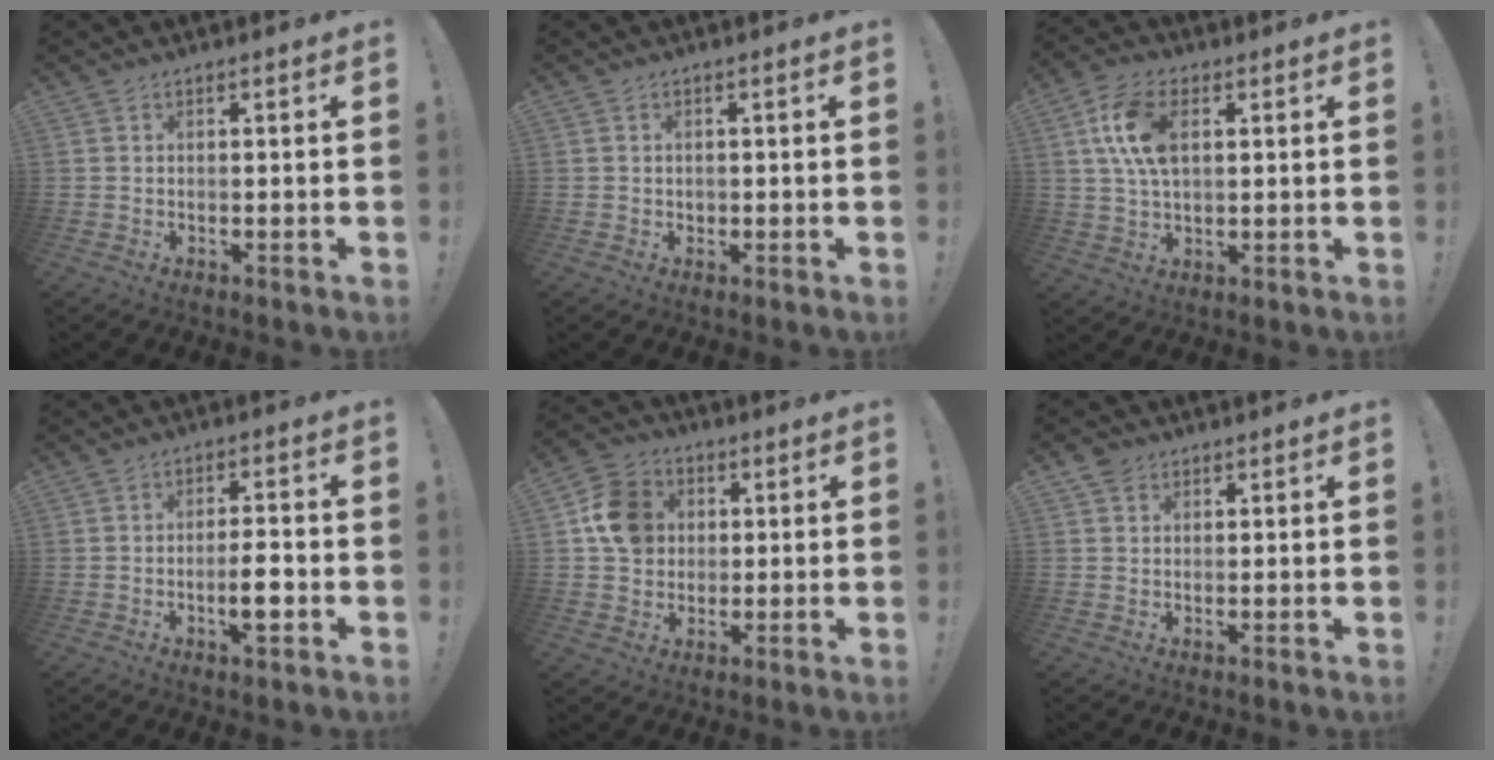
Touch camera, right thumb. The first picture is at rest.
{"total": 0.7, "force": [0.1, 0.6, 0.2], "torque": [0.004, -0.002, 0.000]}
{"total": 12.3, "force": [3.1, 7.4, 9.4], "torque": [-0.187, 0.007, 0.059]}
{"total": 5.6, "force": [-2.1, 2.1, 4.8], "torque": [-0.057, 0.005, -0.036]}
{"total": 11.3, "force": [2.2, 10.0, 4.8], "torque": [-0.057, 0.005, 0.048]}
{"total": 2.8, "force": [1.7, 2.2, 0.5], "torque": [-0.005, -0.006, 0.031]}